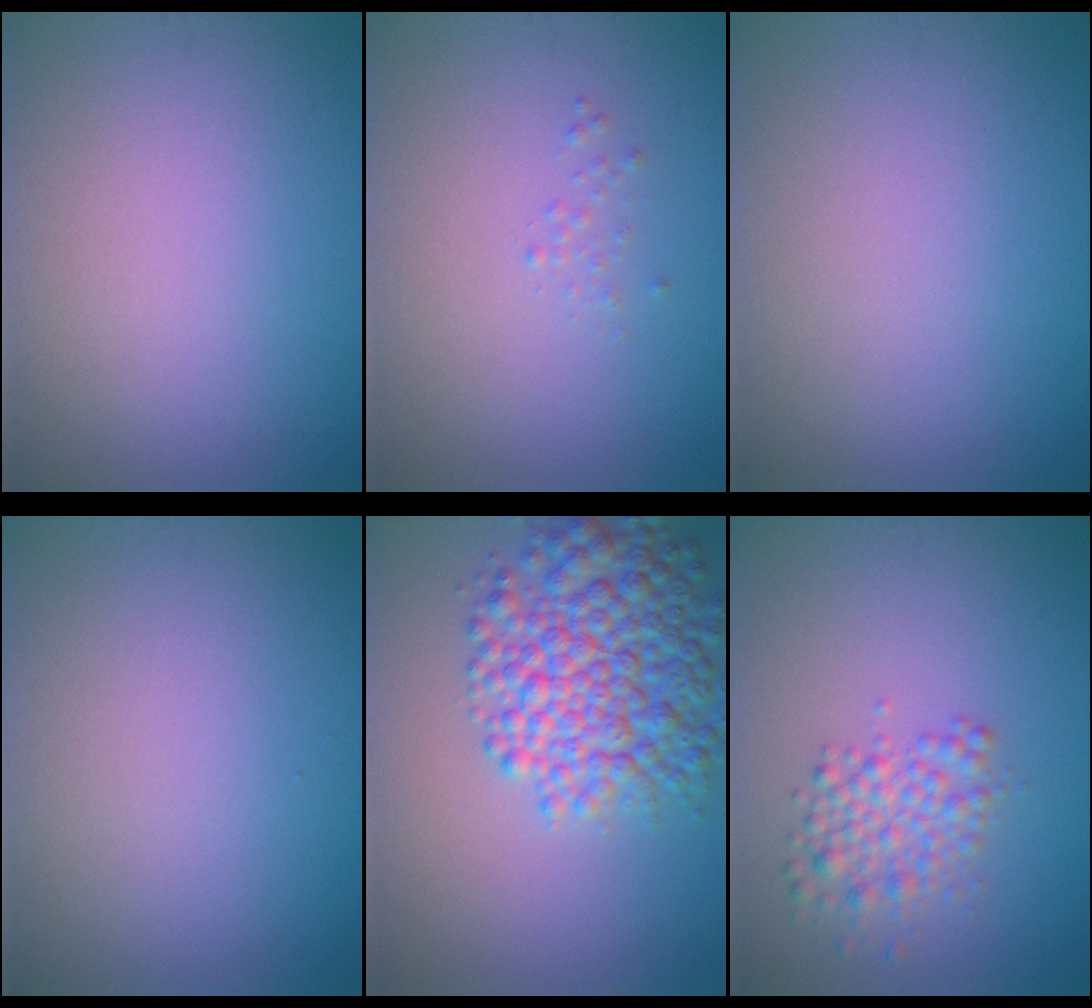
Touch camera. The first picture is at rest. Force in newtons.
{"total": 0.5, "press": 0.5, "slide": 0.0}
{"total": 0.0}
{"total": 0.0}
{"total": 7.3, "press": 7.3, "slide": 0.1}
{"total": 3.1, "press": 3.1, "slide": 0.1}